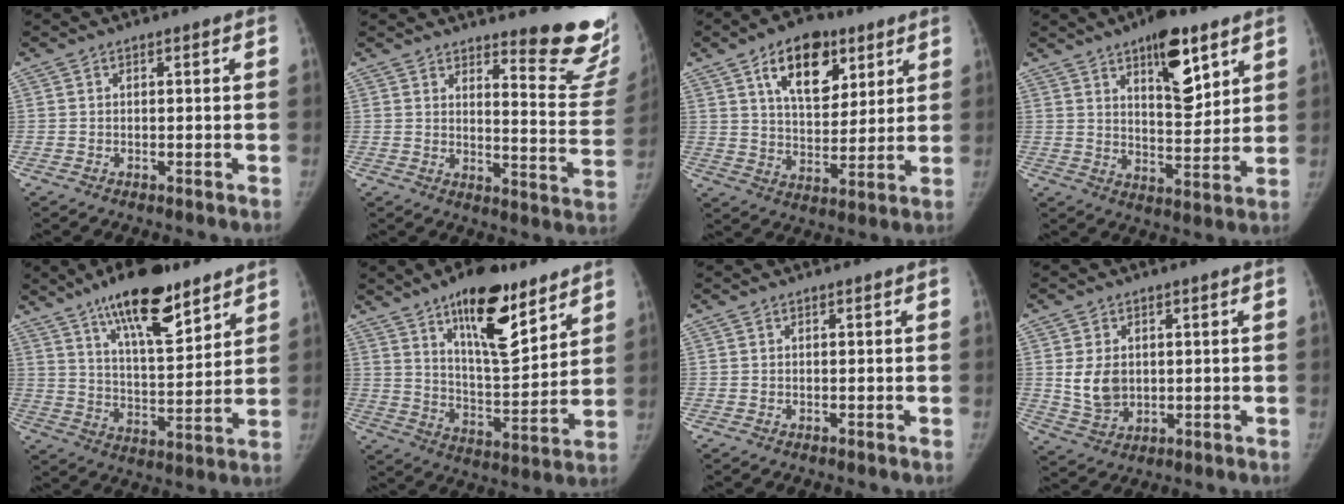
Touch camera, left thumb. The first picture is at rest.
{"total": 15.8, "force": [13.4, 3.0, 7.8], "torque": [-0.058, -0.147, 0.155]}
{"total": 14.6, "force": [7.3, 8.4, 9.5], "torque": [-0.108, -0.030, 0.122]}
{"total": 12.9, "force": [7.2, 5.2, 9.4], "torque": [-0.109, -0.043, 0.112]}
{"total": 17.1, "force": [11.3, 5.8, 11.5], "torque": [-0.156, -0.060, 0.190]}
{"total": 18.1, "force": [11.3, 6.7, 12.4], "torque": [-0.156, -0.069, 0.187]}
{"total": 0.0}
{"total": 6.8, "force": [0.9, 5.2, 4.3], "torque": [-0.058, -0.012, 0.032]}